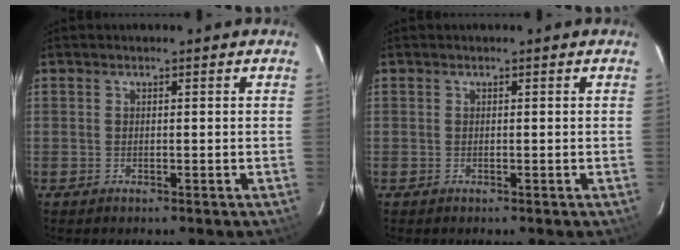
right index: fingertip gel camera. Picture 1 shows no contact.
{"total": 0.0}